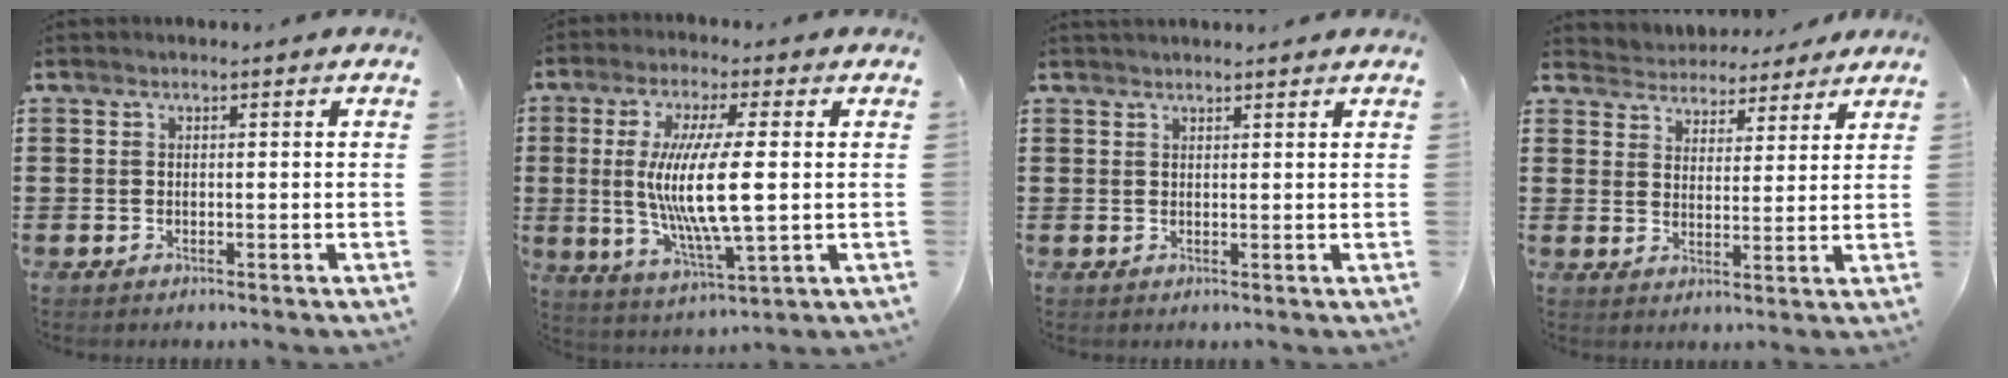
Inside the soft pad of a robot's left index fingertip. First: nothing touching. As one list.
[{"total": 11.2, "force": [0.8, 2.2, 10.9], "torque": [-0.228, -0.009, 0.008]}, {"total": 1.3, "force": [1.3, 0.1, 0.3], "torque": [-0.008, -0.001, 0.025]}, {"total": 4.2, "force": [4.0, 1.1, -0.5], "torque": [-0.014, -0.023, 0.070]}]